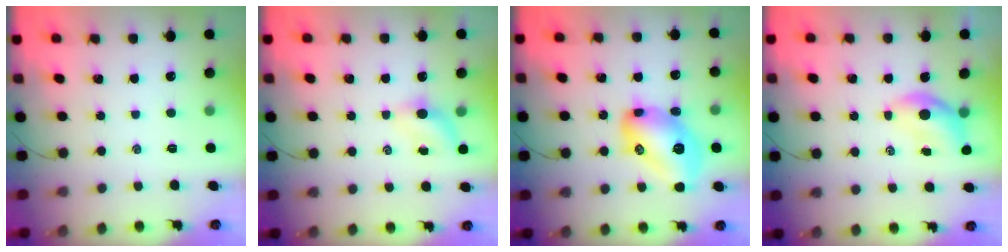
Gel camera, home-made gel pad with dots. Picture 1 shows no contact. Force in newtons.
{"total": 5.8, "press": 5.7, "slide": 0.9}
{"total": 16.6, "press": 16.6, "slide": 0.4}
{"total": 5.6, "press": 5.5, "slide": 0.9}